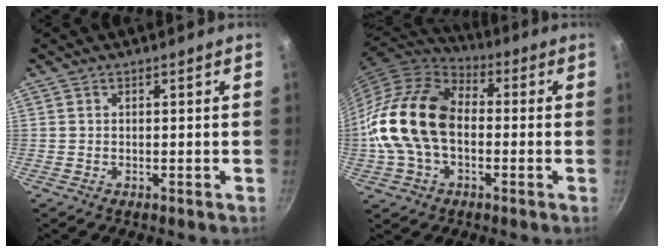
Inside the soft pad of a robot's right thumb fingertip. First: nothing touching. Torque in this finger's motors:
{"motor_torque": [0.27, 2.51, 1.42, -1.35, 0.51]}